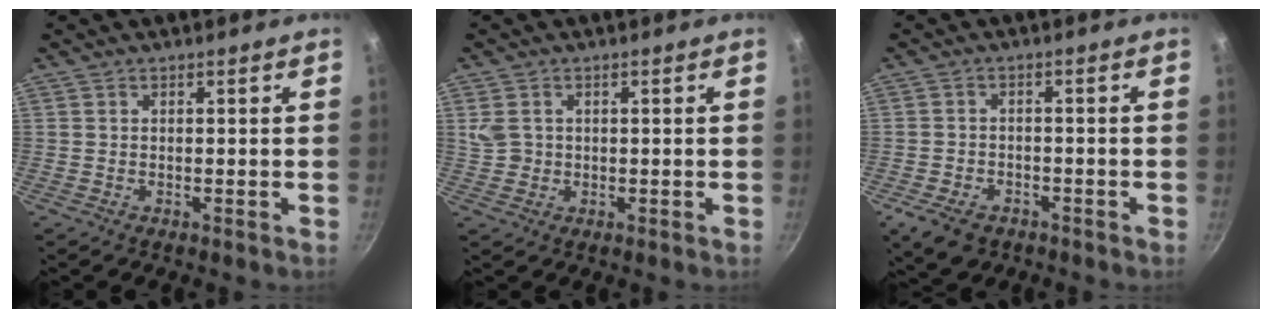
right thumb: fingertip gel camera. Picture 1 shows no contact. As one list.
[{"total": 3.0, "force": [0.6, 2.6, 1.5], "torque": [-0.022, 0.001, 0.016]}, {"total": 6.6, "force": [-3.8, 4.3, 3.2], "torque": [-0.058, 0.014, -0.058]}]